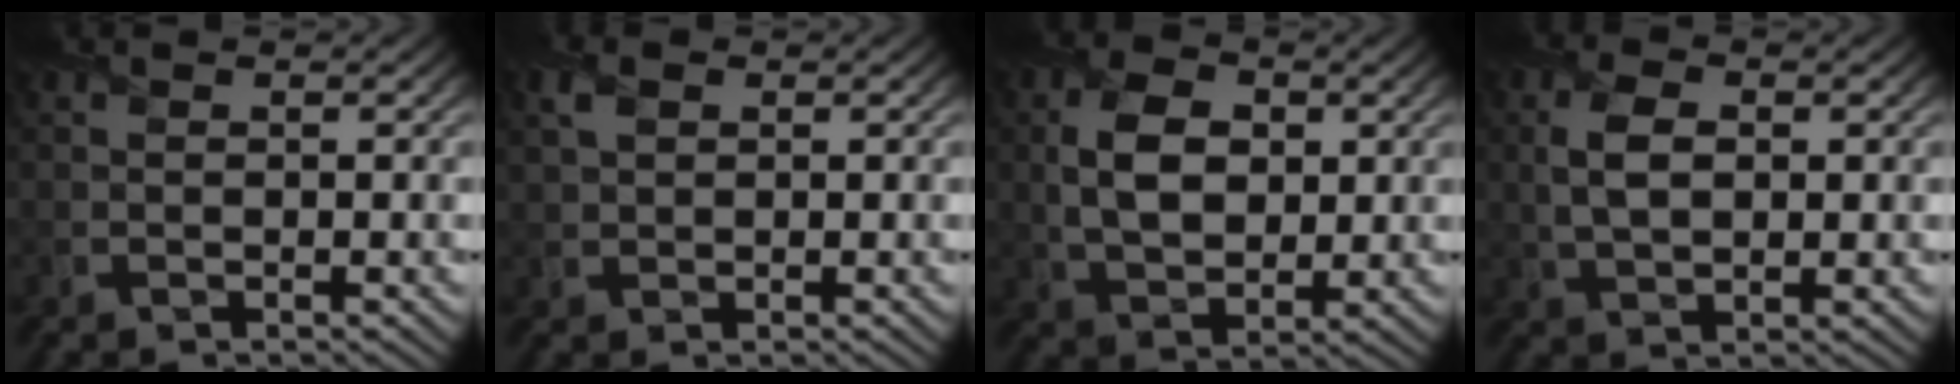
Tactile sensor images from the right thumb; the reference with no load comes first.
{"total": 2.8, "force": [1.2, 1.8, 1.9], "torque": [-0.050, 0.006, 0.023]}
{"total": 7.7, "force": [1.0, 4.9, 5.8], "torque": [-0.123, 0.002, 0.017]}
{"total": 4.9, "force": [0.5, 2.8, 4.0], "torque": [-0.094, -0.001, 0.010]}